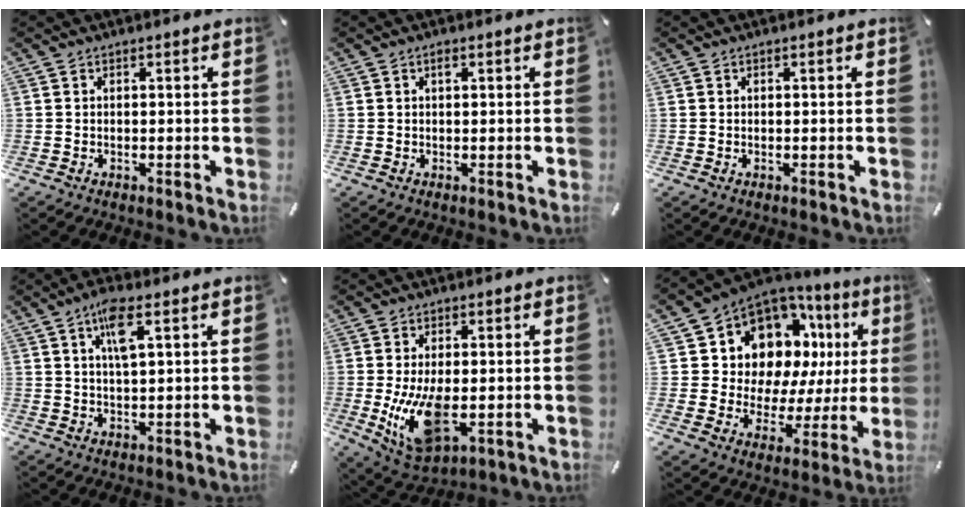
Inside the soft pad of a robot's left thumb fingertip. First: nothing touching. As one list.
[{"total": 0.9, "force": [0.4, 0.4, 0.7], "torque": [-0.015, 0.003, 0.006]}, {"total": 0.0}, {"total": 7.0, "force": [3.2, 2.0, 5.9], "torque": [-0.116, 0.003, 0.053]}, {"total": 12.5, "force": [-1.2, 6.7, 10.4], "torque": [-0.212, -0.022, -0.017]}, {"total": 12.1, "force": [7.1, 8.8, 4.3], "torque": [-0.074, -0.080, 0.129]}]